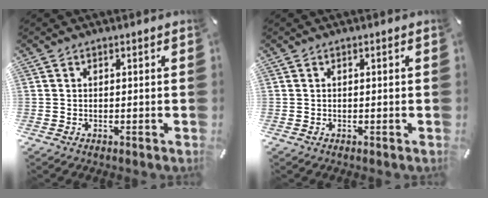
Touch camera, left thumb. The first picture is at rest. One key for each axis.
{"total": 0.0}